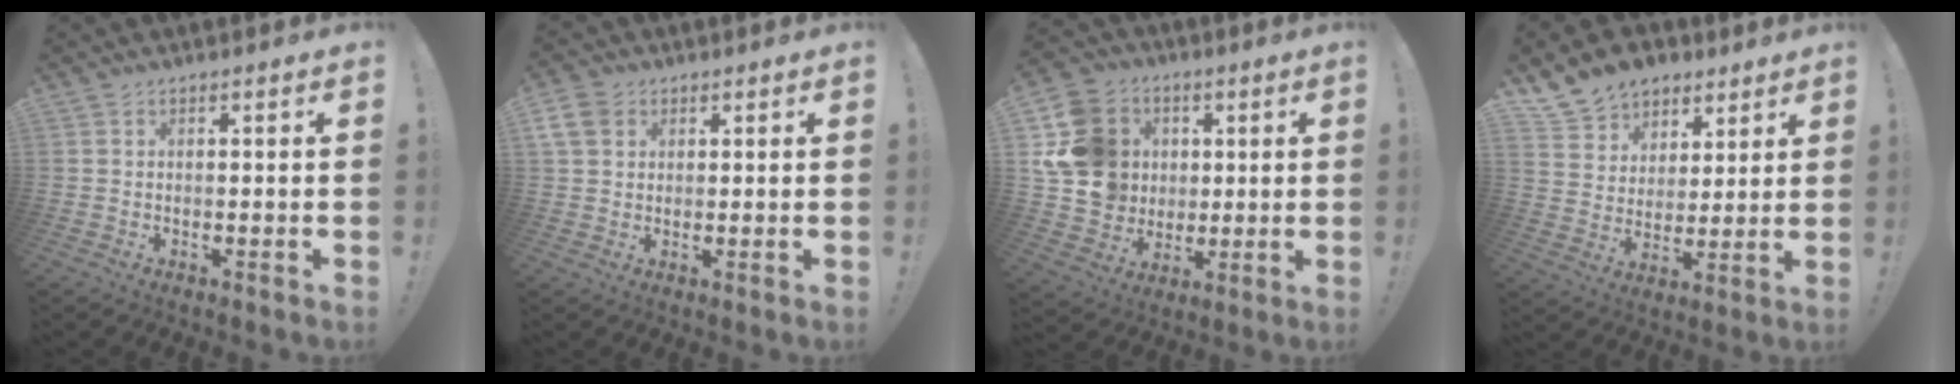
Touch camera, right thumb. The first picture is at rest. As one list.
[{"total": 6.6, "force": [2.8, 5.0, 3.2], "torque": [-0.067, -0.002, 0.057]}, {"total": 16.8, "force": [3.6, 15.0, 6.7], "torque": [-0.116, -0.002, 0.089]}, {"total": 11.6, "force": [7.5, 8.5, 2.7], "torque": [-0.044, -0.052, 0.149]}]